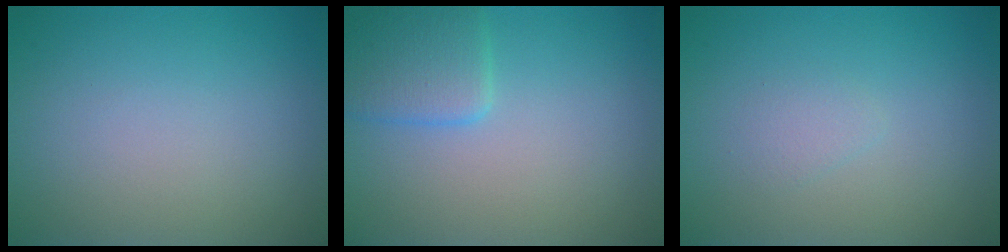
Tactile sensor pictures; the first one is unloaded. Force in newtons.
{"total": 2.9, "press": 2.9, "slide": 0.2}
{"total": 0.9, "press": 0.9, "slide": 0.1}